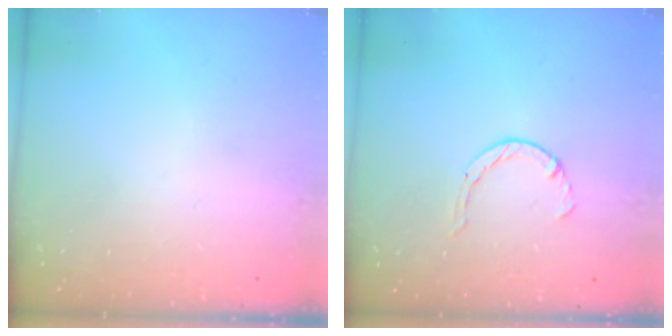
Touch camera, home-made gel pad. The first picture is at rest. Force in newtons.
{"total": 2.1, "press": 2.1, "slide": 0.3}